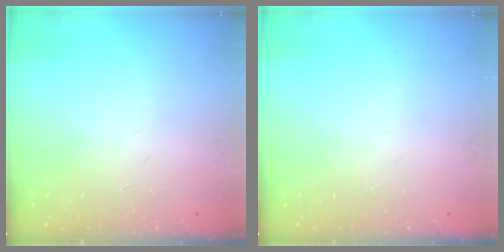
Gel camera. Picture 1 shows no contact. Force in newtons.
{"total": 0.0}